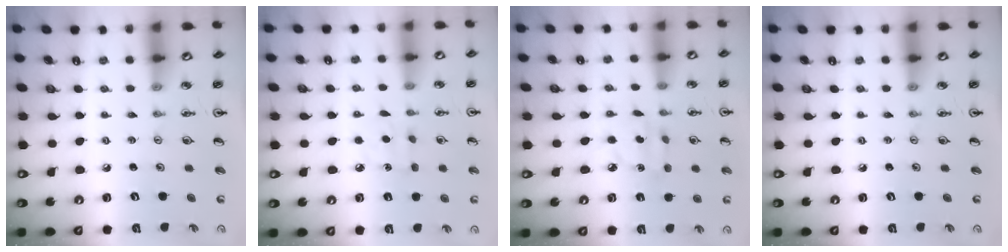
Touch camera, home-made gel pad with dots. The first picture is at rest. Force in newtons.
{"total": 5.8, "press": 5.8, "slide": 0.7}
{"total": 3.6, "press": 3.6, "slide": 0.1}
{"total": 0.0}